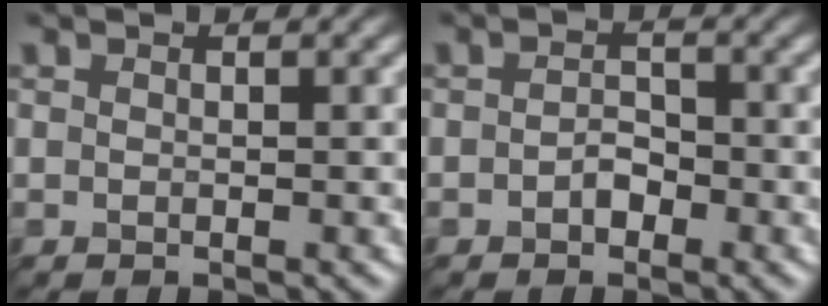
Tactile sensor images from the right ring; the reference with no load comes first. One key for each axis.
{"total": 1.1, "fx": -1.0, "fy": -0.2, "fz": -0.1, "tx": -0.018, "ty": 0.009, "tz": -0.001}